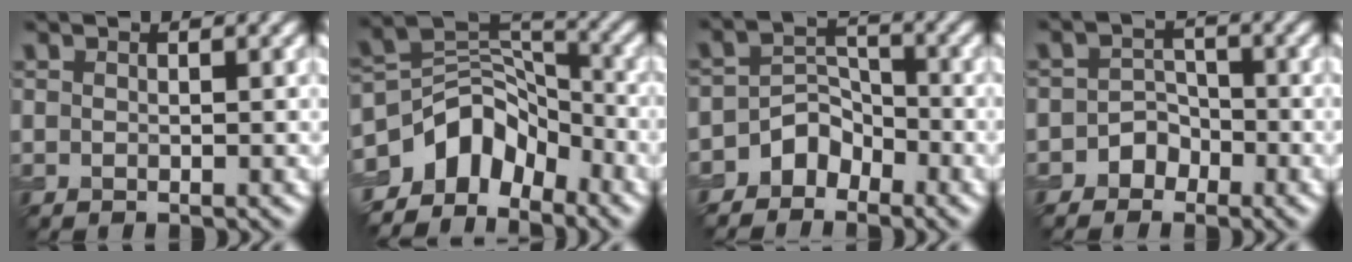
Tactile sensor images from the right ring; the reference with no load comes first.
{"total": 7.1, "force": [-4.4, 4.4, 3.3], "torque": [-0.031, 0.004, -0.086]}
{"total": 3.3, "force": [-2.4, 2.1, 0.8], "torque": [-0.005, 0.009, -0.047]}
{"total": 2.3, "force": [-1.4, 1.8, 0.5], "torque": [0.012, 0.011, -0.033]}